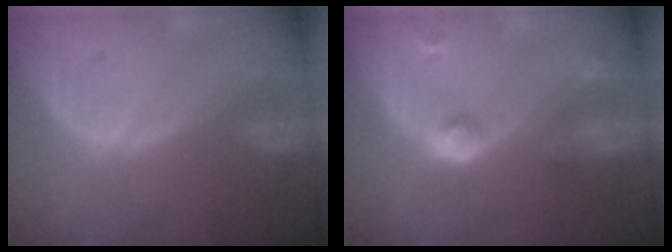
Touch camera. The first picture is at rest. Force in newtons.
{"total": 4.0, "press": 3.9, "slide": 0.9}